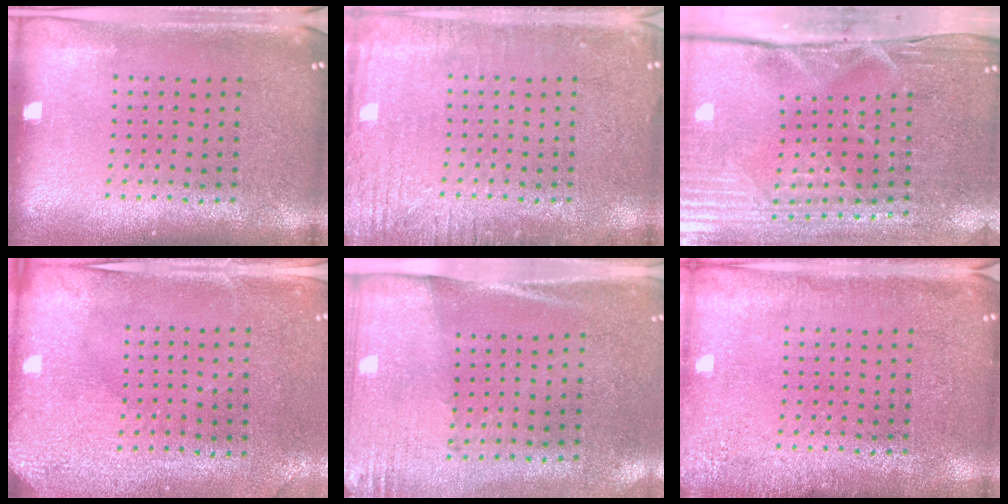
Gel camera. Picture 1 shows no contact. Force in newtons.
{"total": 2.8, "press": 2.8, "slide": 0.4}
{"total": 4.8, "press": 4.1, "slide": 2.5}
{"total": 3.0, "press": 2.4, "slide": 1.7}
{"total": 2.7, "press": 2.4, "slide": 1.3}
{"total": 2.3, "press": 2.2, "slide": 0.3}